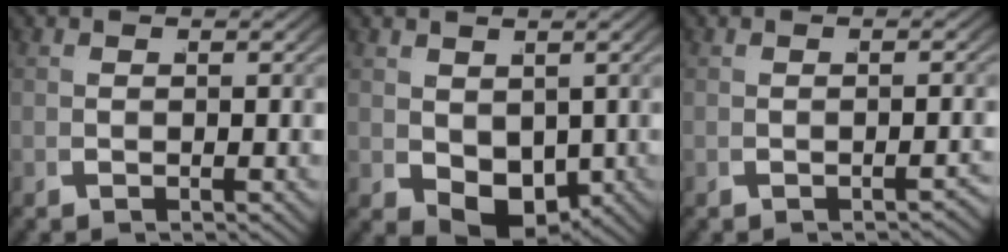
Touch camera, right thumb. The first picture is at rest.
{"total": 4.9, "force": [-0.3, 3.4, 3.5], "torque": [-0.069, -0.034, 0.022]}
{"total": 1.4, "force": [-1.3, 0.2, 0.4], "torque": [-0.013, 0.001, -0.017]}